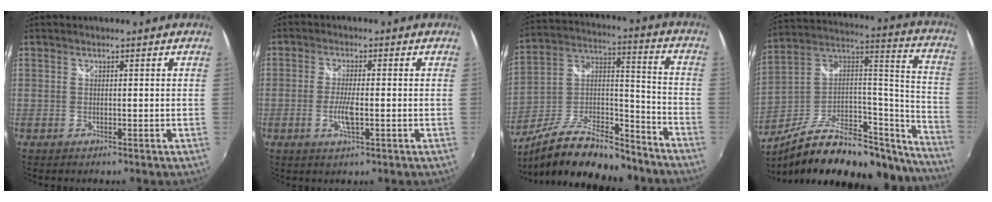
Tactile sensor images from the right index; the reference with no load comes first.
{"total": 4.5, "force": [-1.4, 1.0, 4.2], "torque": [-0.085, -0.007, -0.027]}
{"total": 21.5, "force": [-16.5, 7.3, 11.8], "torque": [-0.226, 0.007, -0.260]}
{"total": 30.8, "force": [-22.9, 11.8, 16.9], "torque": [-0.233, 0.039, -0.341]}